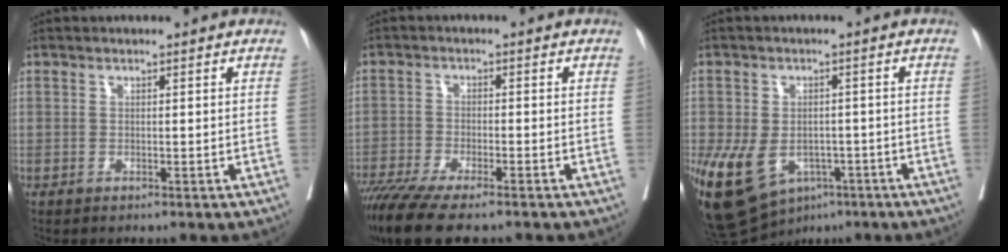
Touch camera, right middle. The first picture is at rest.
{"total": 11.6, "force": [-9.2, 2.0, 6.8], "torque": [-0.110, -0.023, -0.151]}
{"total": 13.8, "force": [-6.4, 9.4, 7.8], "torque": [-0.173, -0.001, -0.090]}